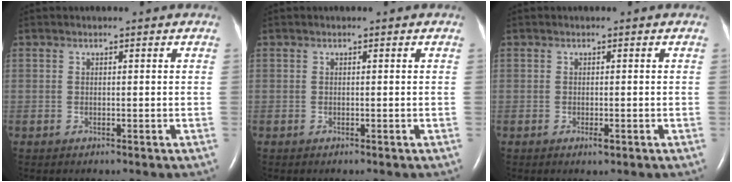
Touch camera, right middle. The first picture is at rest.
{"total": 0.0}
{"total": 0.9, "force": [-0.4, 0.2, 0.8], "torque": [-0.016, -0.002, -0.006]}